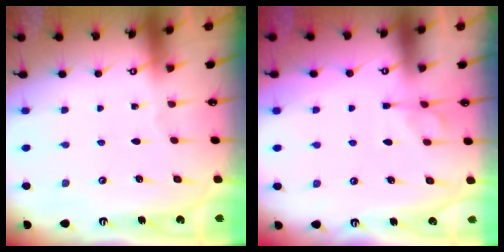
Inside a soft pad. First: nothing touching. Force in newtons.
{"total": 1.9, "press": 1.2, "slide": 1.4}